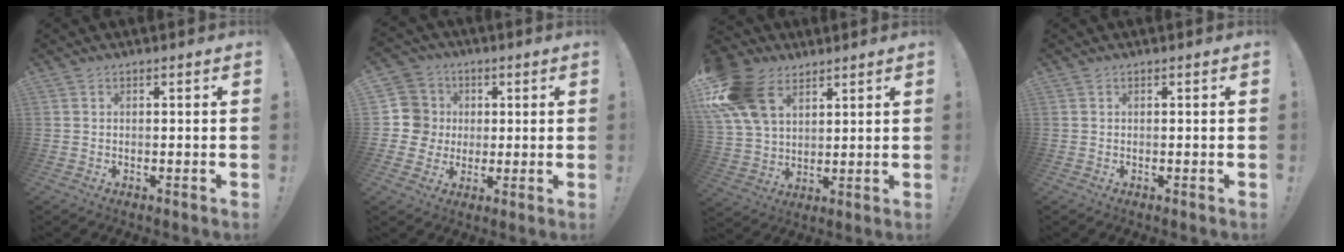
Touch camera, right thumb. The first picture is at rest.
{"total": 10.7, "force": [1.3, 10.2, 2.7], "torque": [-0.036, -0.004, 0.029]}
{"total": 18.1, "force": [9.4, 12.0, 9.8], "torque": [-0.187, -0.036, 0.180]}
{"total": 0.0}